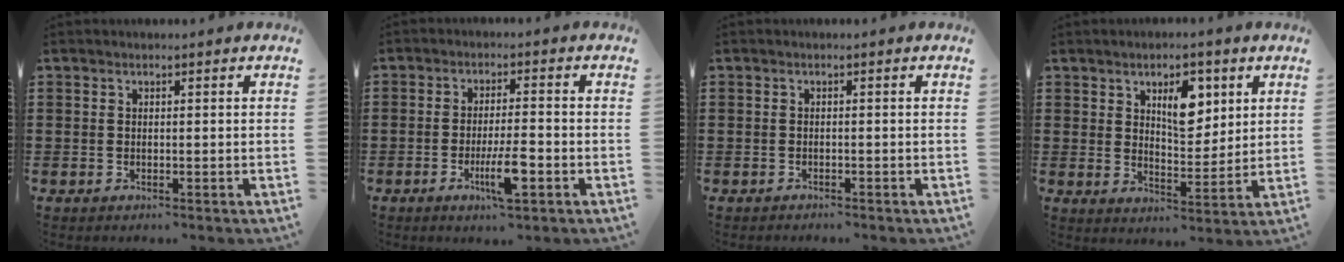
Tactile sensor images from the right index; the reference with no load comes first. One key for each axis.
{"total": 6.4, "fx": -2.4, "fy": 1.1, "fz": 5.8, "tx": -0.112, "ty": -0.014, "tz": -0.042}
{"total": 0.7, "fx": -0.6, "fy": 0.1, "fz": 0.1, "tx": -0.002, "ty": -0.001, "tz": -0.014}
{"total": 7.1, "fx": 3.1, "fy": 3.7, "fz": 5.2, "tx": -0.074, "ty": -0.004, "tz": 0.047}